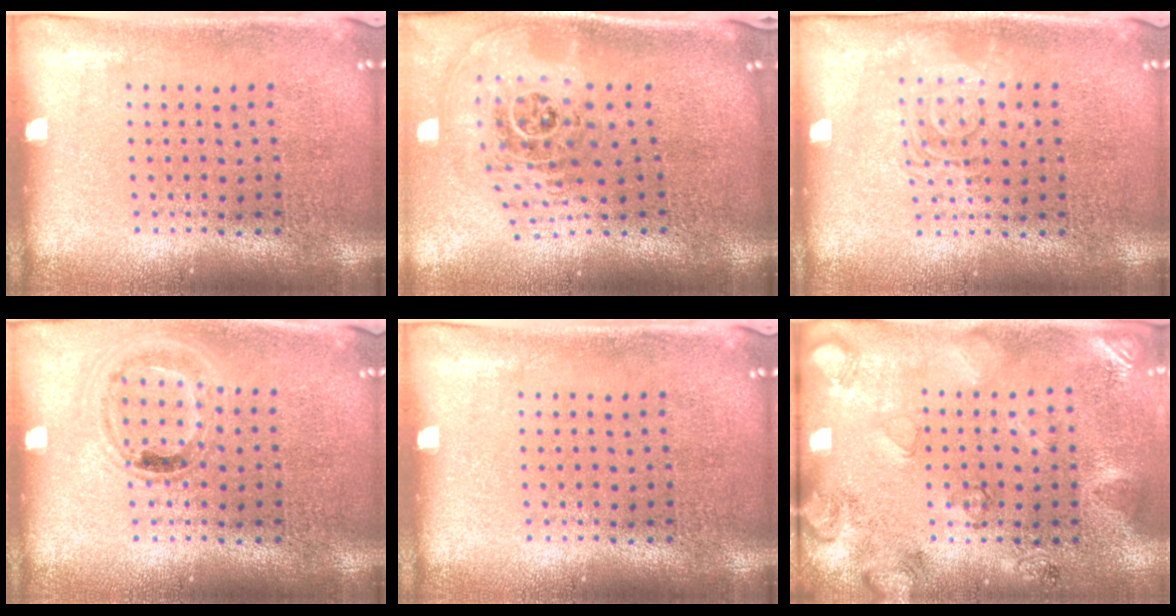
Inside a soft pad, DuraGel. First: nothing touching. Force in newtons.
{"total": 2.5, "press": 1.7, "slide": 1.8}
{"total": 2.8, "press": 2.8, "slide": 0.5}
{"total": 1.0, "press": 1.0, "slide": 0.3}
{"total": 0.0}
{"total": 2.6, "press": 1.8, "slide": 1.9}